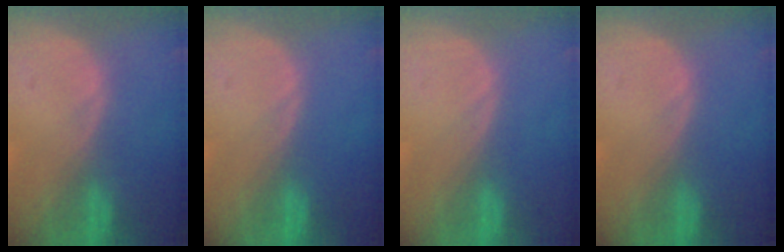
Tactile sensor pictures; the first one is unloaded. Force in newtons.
{"total": 0.0}
{"total": 0.0}
{"total": 0.0}